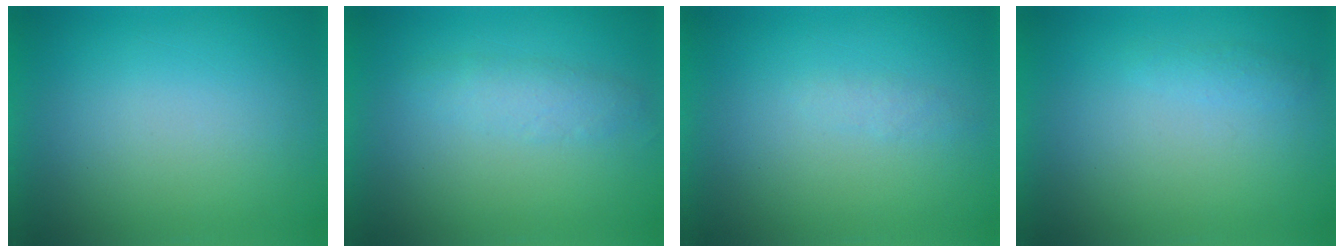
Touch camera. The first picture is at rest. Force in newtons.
{"total": 2.5}
{"total": 1.2}
{"total": 1.4}